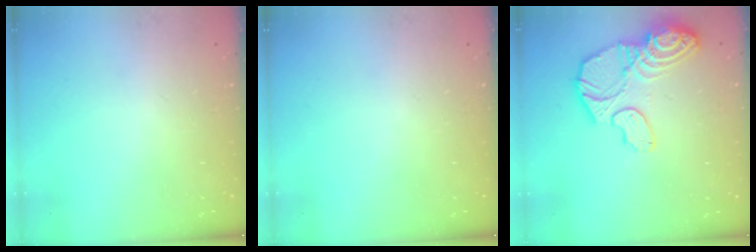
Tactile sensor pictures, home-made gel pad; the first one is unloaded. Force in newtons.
{"total": 0.0}
{"total": 16.4, "press": 16.4, "slide": 1.5}